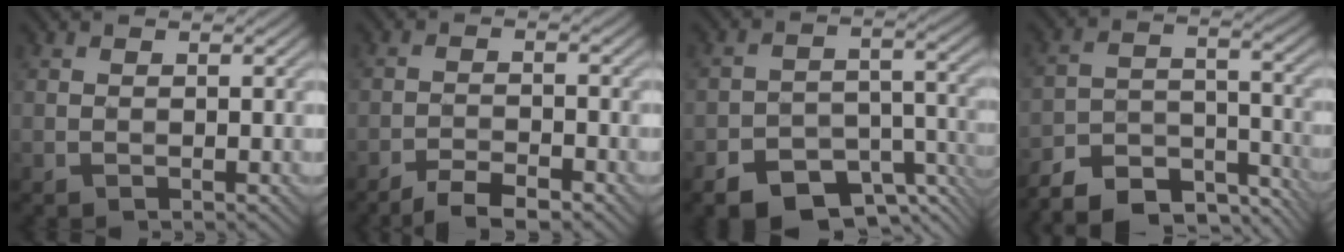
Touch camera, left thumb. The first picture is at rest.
{"total": 4.0, "force": [-3.4, 0.7, 2.0], "torque": [-0.042, 0.004, -0.060]}
{"total": 8.4, "force": [-6.0, 4.2, 4.1], "torque": [-0.066, -0.012, -0.102]}
{"total": 10.7, "force": [-9.4, 3.6, 3.7], "torque": [-0.070, 0.000, -0.153]}